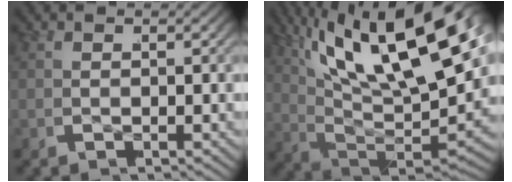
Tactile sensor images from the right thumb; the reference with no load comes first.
{"total": 18.0, "force": [4.1, 9.7, 14.6], "torque": [-0.254, -0.022, 0.072]}